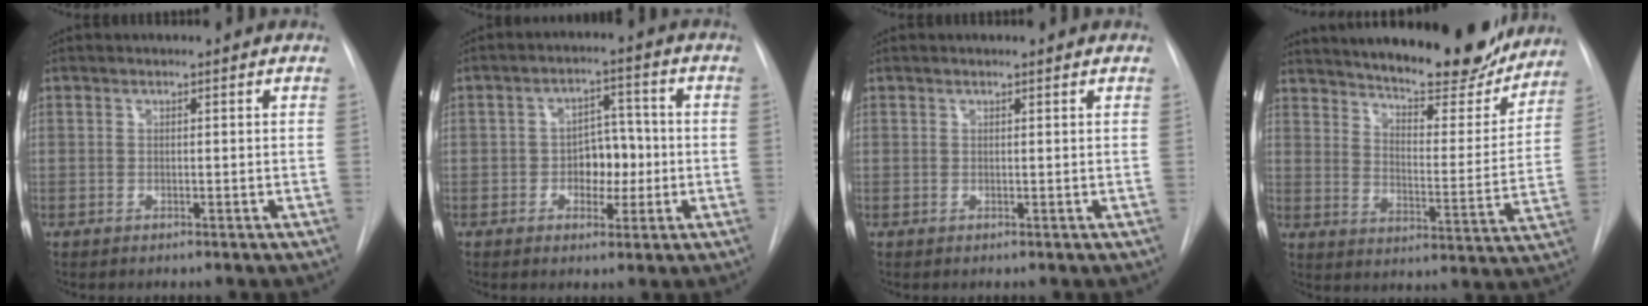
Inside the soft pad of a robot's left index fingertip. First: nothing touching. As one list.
[{"total": 6.0, "force": [-1.0, 3.9, 4.5], "torque": [-0.061, 0.017, -0.013]}, {"total": 0.9, "force": [0.9, -0.1, 0.3], "torque": [-0.011, 0.007, 0.014]}, {"total": 23.9, "force": [21.1, 5.1, 10.1], "torque": [-0.162, -0.034, 0.280]}]